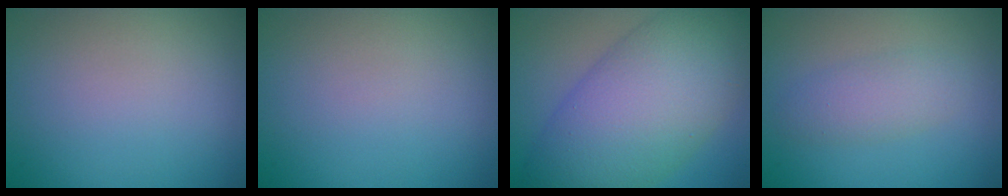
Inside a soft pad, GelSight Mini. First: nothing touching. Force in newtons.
{"total": 0.0}
{"total": 11.7, "press": 11.7, "slide": 0.2}
{"total": 2.5, "press": 2.5, "slide": 0.1}